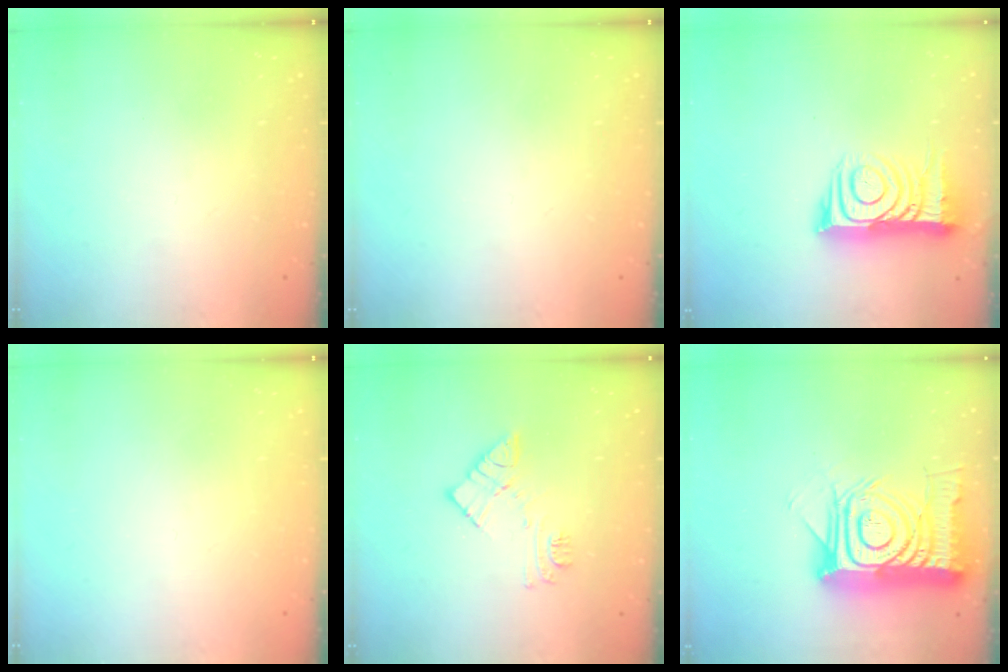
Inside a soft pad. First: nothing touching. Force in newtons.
{"total": 0.0}
{"total": 12.8, "press": 12.7, "slide": 1.2}
{"total": 0.0}
{"total": 11.0, "press": 11.0, "slide": 0.9}
{"total": 21.9, "press": 21.9, "slide": 1.5}